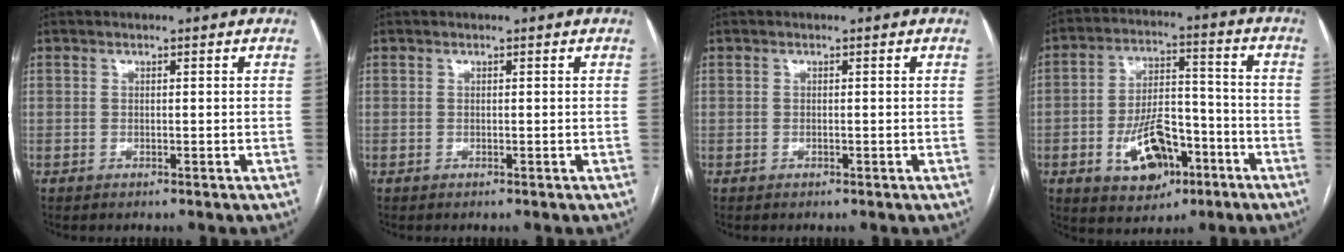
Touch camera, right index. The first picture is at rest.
{"total": 0.0}
{"total": 0.0}
{"total": 12.1, "force": [-5.1, 6.6, 8.7], "torque": [-0.153, 0.014, -0.075]}